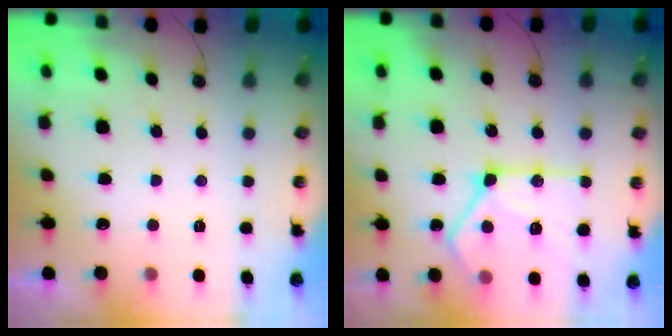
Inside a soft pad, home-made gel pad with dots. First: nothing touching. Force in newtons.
{"total": 19.3, "press": 19.2, "slide": 2.1}